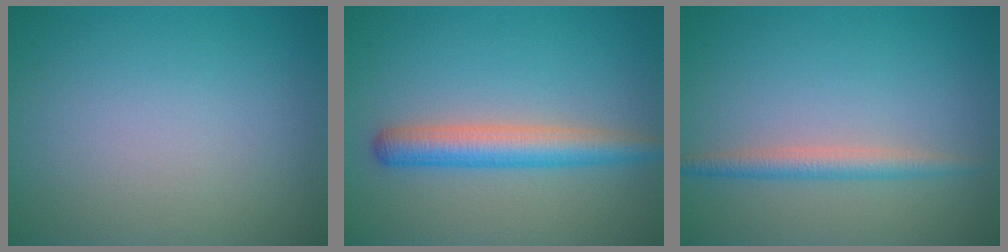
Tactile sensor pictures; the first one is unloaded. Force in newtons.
{"total": 4.1, "press": 4.0, "slide": 0.2}
{"total": 2.2, "press": 2.2, "slide": 0.0}